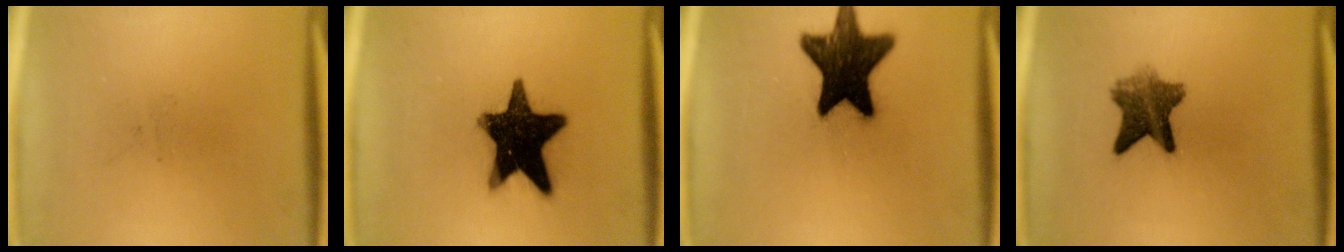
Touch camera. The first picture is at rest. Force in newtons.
{"total": 17.9}
{"total": 17.5}
{"total": 7.2}